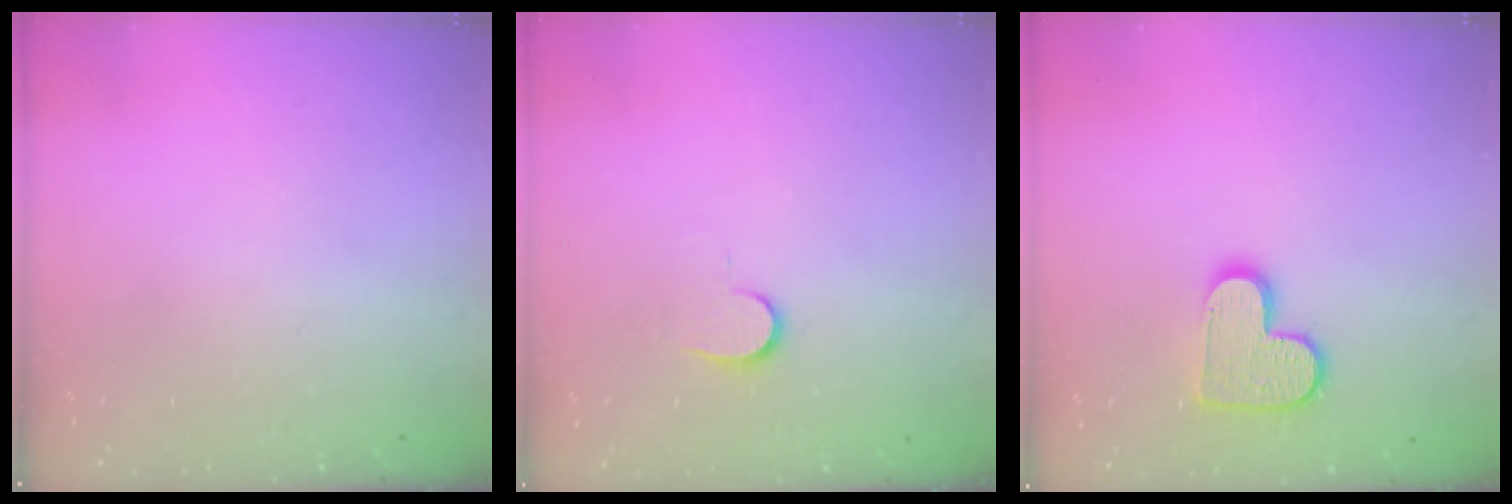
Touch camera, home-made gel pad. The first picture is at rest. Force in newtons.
{"total": 5.4, "press": 5.4, "slide": 0.6}
{"total": 11.8, "press": 11.8, "slide": 0.7}